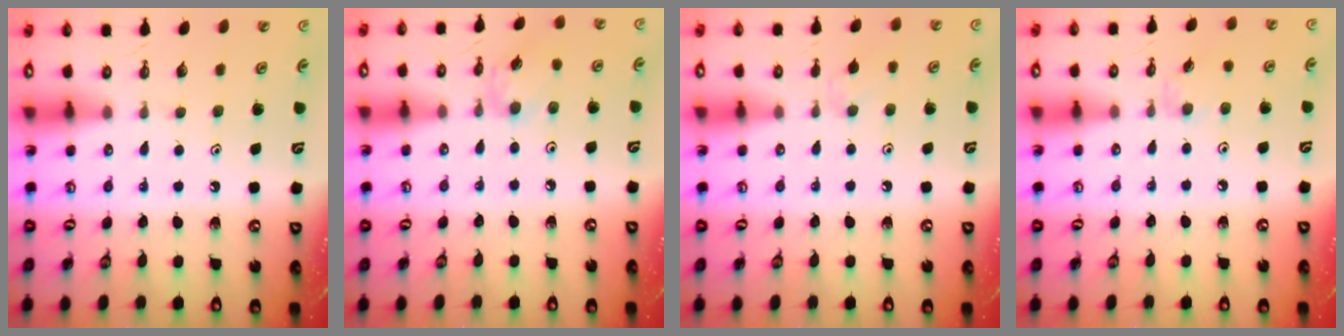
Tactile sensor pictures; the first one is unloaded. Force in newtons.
{"total": 4.7, "press": 4.7, "slide": 0.3}
{"total": 4.2, "press": 4.1, "slide": 0.6}
{"total": 2.9, "press": 2.8, "slide": 0.5}